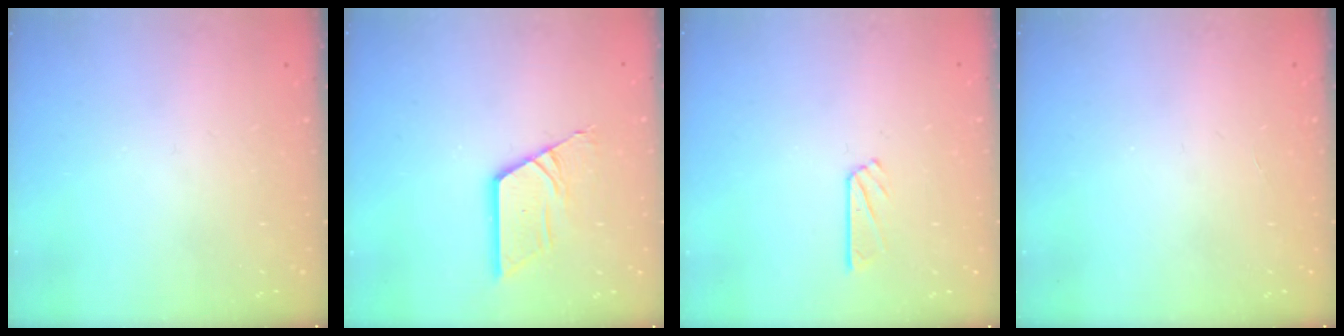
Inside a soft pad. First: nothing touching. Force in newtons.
{"total": 10.5, "press": 10.5, "slide": 1.0}
{"total": 3.7, "press": 3.7, "slide": 0.3}
{"total": 0.0}